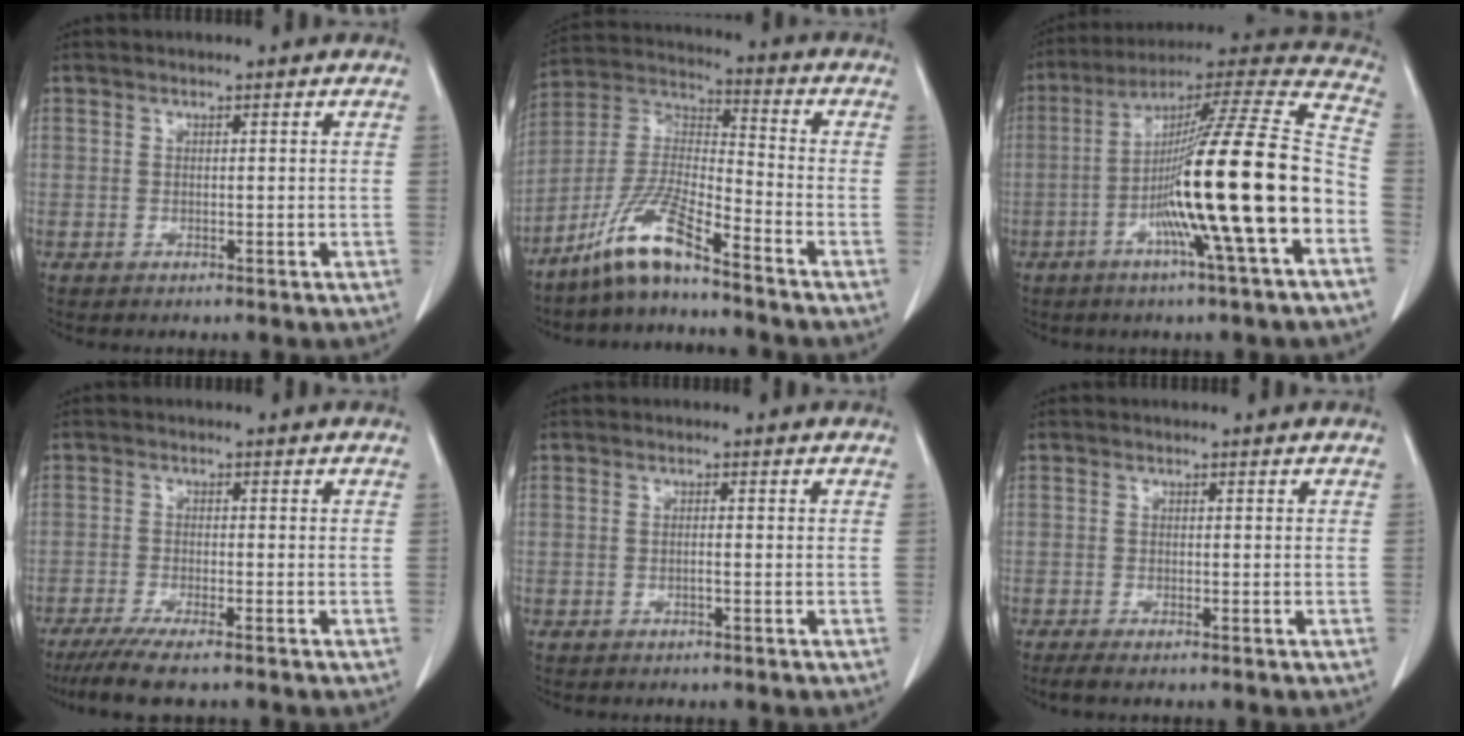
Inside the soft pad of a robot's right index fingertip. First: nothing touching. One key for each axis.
{"total": 11.0, "fx": -8.2, "fy": 0.9, "fz": 7.2, "tx": -0.161, "ty": -0.007, "tz": -0.165}
{"total": 22.6, "fx": -6.3, "fy": -0.6, "fz": 21.7, "tx": -0.333, "ty": -0.003, "tz": -0.119}
{"total": 6.8, "fx": -5.3, "fy": 0.3, "fz": 4.3, "tx": -0.068, "ty": -0.016, "tz": -0.087}
{"total": 0.7, "fx": -0.2, "fy": 0.0, "fz": 0.6, "tx": -0.011, "ty": 0.001, "tz": -0.003}
{"total": 2.0, "fx": -1.6, "fy": 0.1, "fz": 1.2, "tx": -0.020, "ty": -0.004, "tz": -0.025}